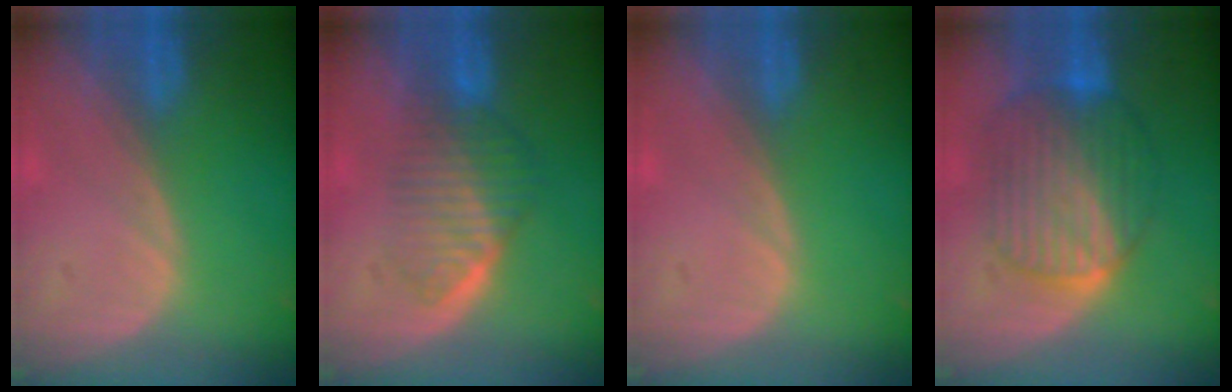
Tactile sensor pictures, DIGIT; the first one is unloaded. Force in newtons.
{"total": 6.6, "press": 6.0, "slide": 2.7}
{"total": 0.0}
{"total": 9.7, "press": 9.7, "slide": 1.0}